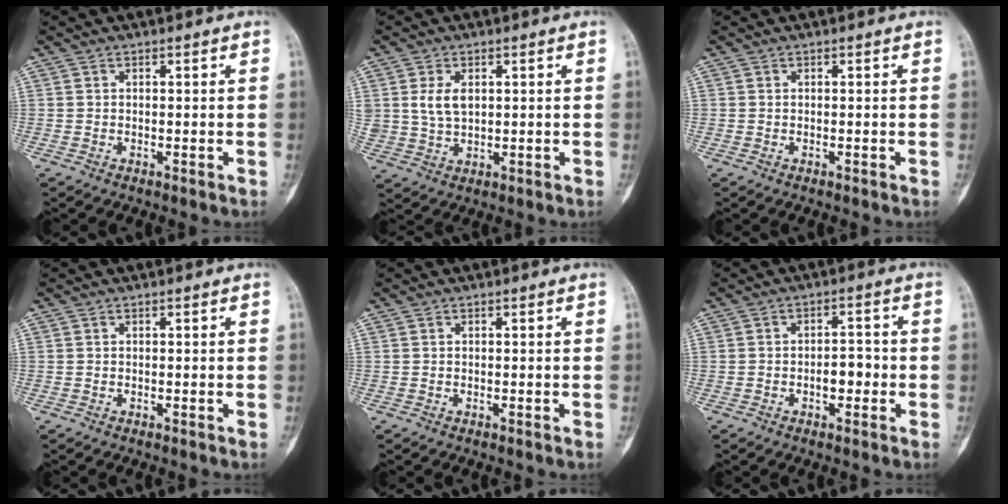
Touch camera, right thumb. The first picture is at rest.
{"total": 4.9, "force": [1.2, 3.2, 3.6], "torque": [-0.063, -0.006, 0.030]}
{"total": 0.0}
{"total": 0.0}
{"total": 0.0}
{"total": 4.1, "force": [-1.1, 2.3, 3.2], "torque": [-0.031, 0.014, -0.019]}